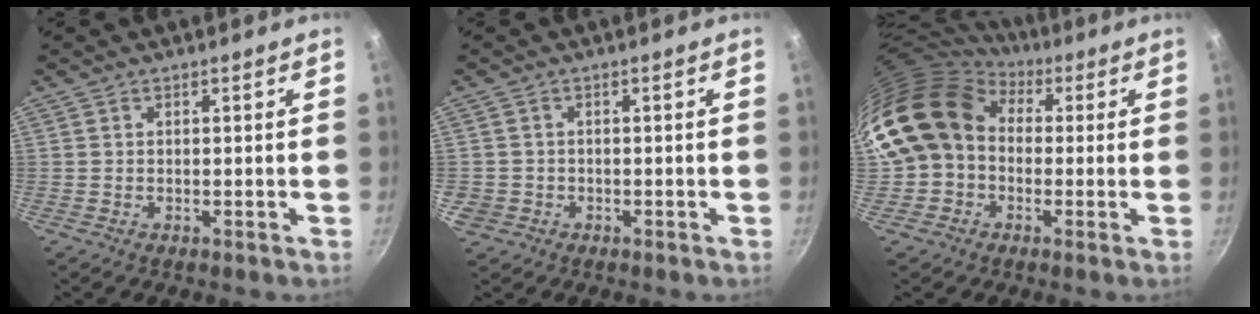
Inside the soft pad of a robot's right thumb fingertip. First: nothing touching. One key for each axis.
{"total": 3.2, "fx": -0.9, "fy": 2.9, "fz": 0.9, "tx": -0.023, "ty": 0.008, "tz": -0.010}
{"total": 14.7, "fx": 1.3, "fy": 12.1, "fz": 8.3, "tx": -0.129, "ty": 0.033, "tz": 0.008}